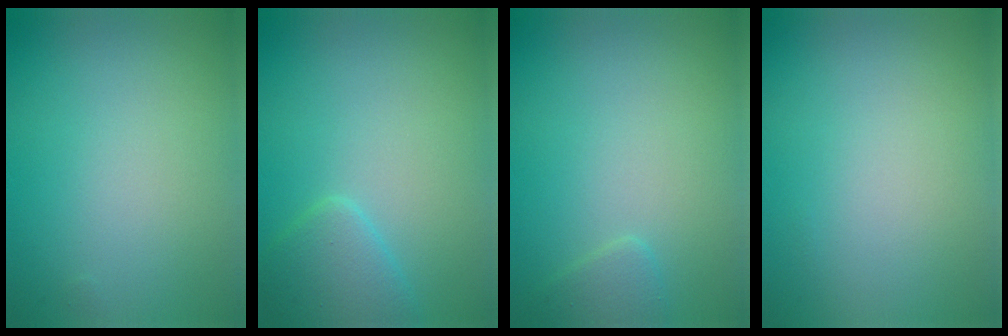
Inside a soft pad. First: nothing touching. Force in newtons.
{"total": 2.6, "press": 2.6, "slide": 0.1}
{"total": 1.1, "press": 1.1, "slide": 0.1}
{"total": 0.0}